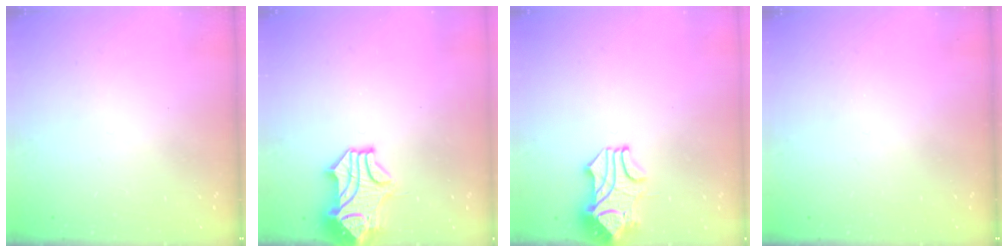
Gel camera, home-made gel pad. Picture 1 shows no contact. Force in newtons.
{"total": 1.0, "press": 0.2, "slide": 1.0}
{"total": 2.3, "press": 2.0, "slide": 1.1}
{"total": 0.0}